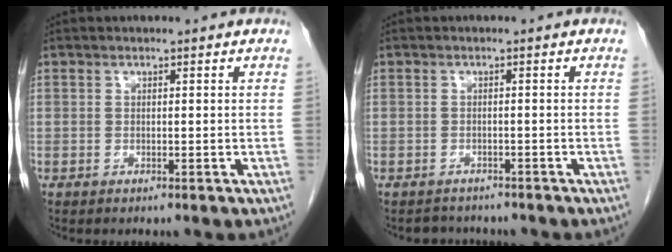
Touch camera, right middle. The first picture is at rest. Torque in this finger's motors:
{"motor_torque": [-0.31, -0.24, -0.13, -0.01]}